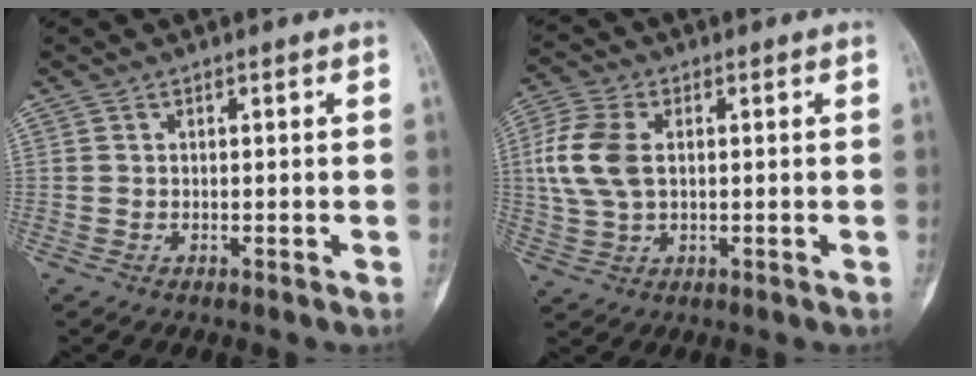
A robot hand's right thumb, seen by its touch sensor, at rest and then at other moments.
{"total": 9.5, "force": [1.1, 6.0, 7.3], "torque": [-0.168, 0.010, 0.022]}